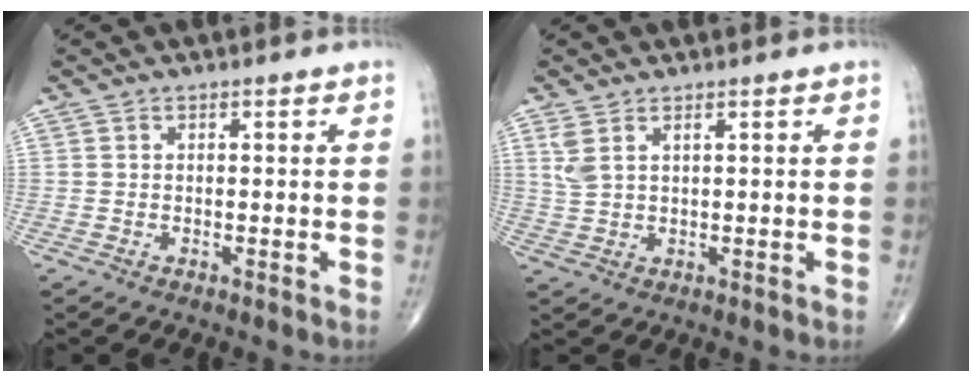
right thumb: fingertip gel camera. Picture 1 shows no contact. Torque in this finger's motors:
{"motor_torque": [-0.22, 0.24, 0.67, 0.28, 0.01]}